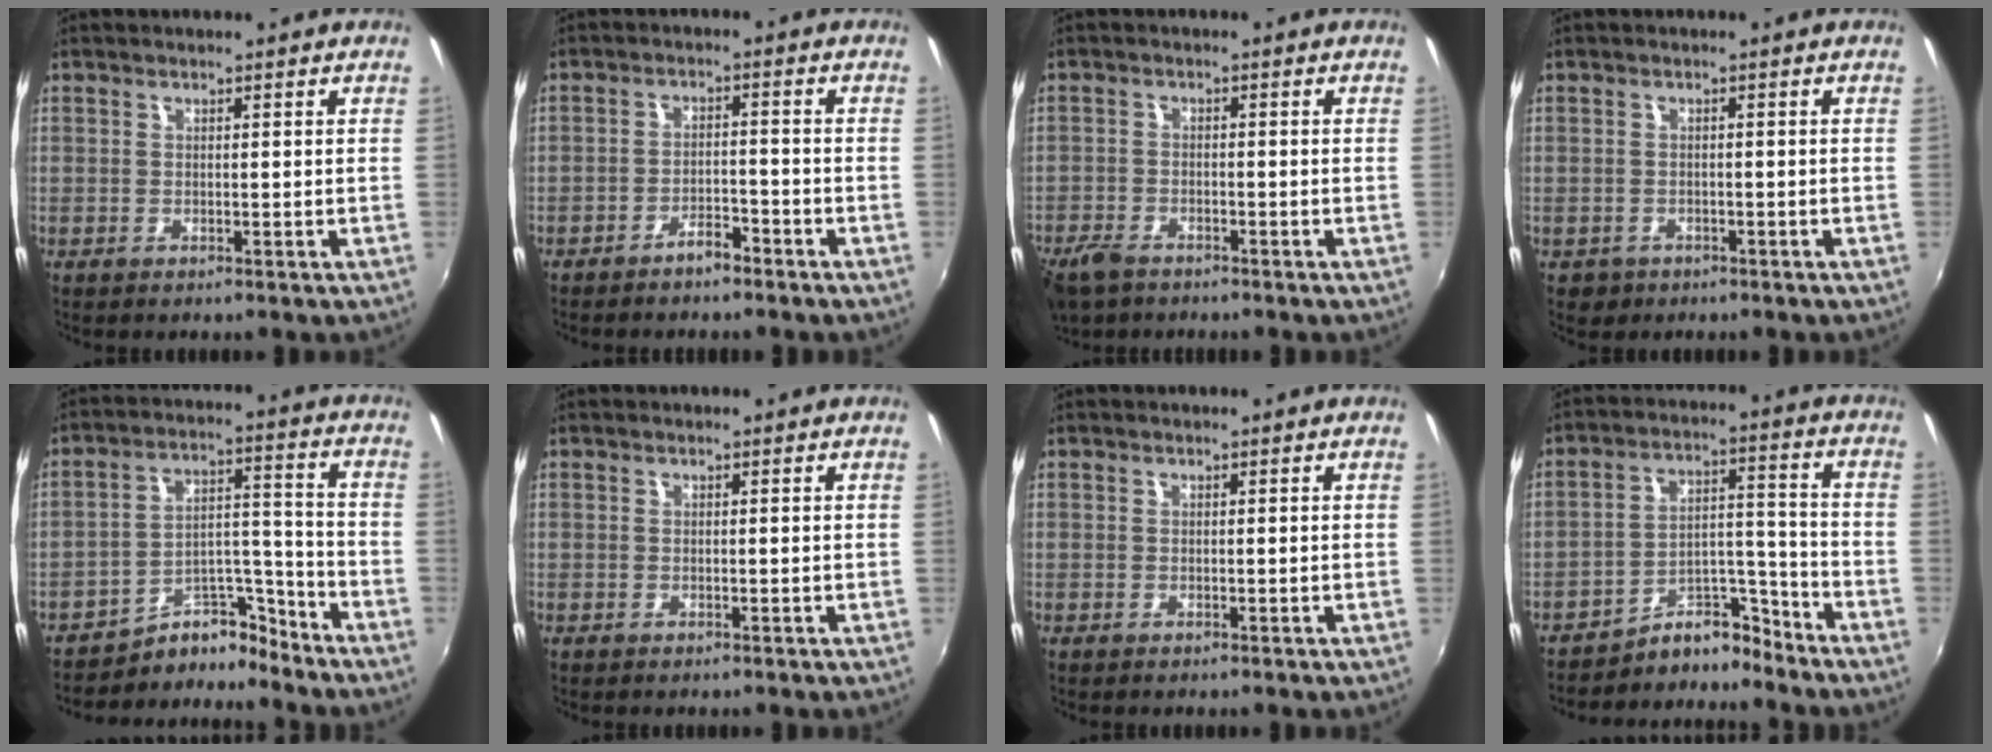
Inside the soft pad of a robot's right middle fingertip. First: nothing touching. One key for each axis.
{"total": 3.4, "fx": -2.9, "fy": 0.9, "fz": 1.4, "tx": -0.040, "ty": 0.005, "tz": -0.046}
{"total": 6.1, "fx": -4.6, "fy": 2.8, "fz": 2.7, "tx": -0.081, "ty": -0.016, "tz": -0.089}
{"total": 2.8, "fx": -1.3, "fy": 2.3, "fz": 0.8, "tx": -0.025, "ty": -0.002, "tz": -0.015}
{"total": 8.2, "fx": -7.8, "fy": 2.3, "fz": 0.2, "tx": 0.001, "ty": 0.052, "tz": -0.137}
{"total": 0.0}
{"total": 0.0}
{"total": 7.4, "fx": -7.1, "fy": 1.9, "fz": 0.5, "tx": -0.006, "ty": 0.039, "tz": -0.124}